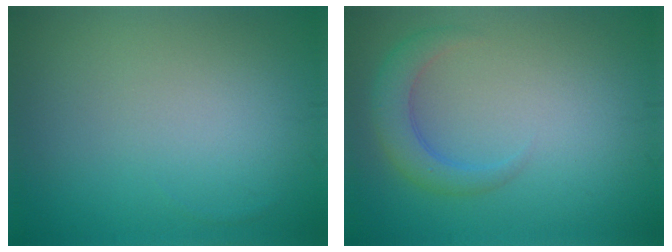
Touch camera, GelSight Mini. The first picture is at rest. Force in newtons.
{"total": 3.0, "press": 3.0, "slide": 0.1}